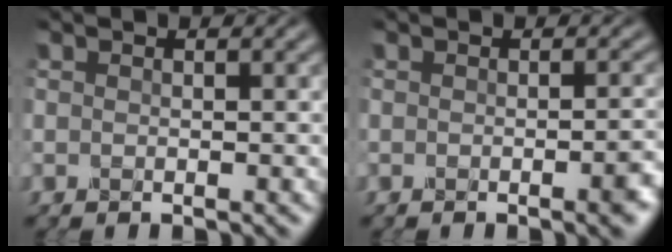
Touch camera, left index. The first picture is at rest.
{"total": 3.6, "force": [-1.1, 1.4, 3.1], "torque": [-0.023, 0.003, -0.013]}